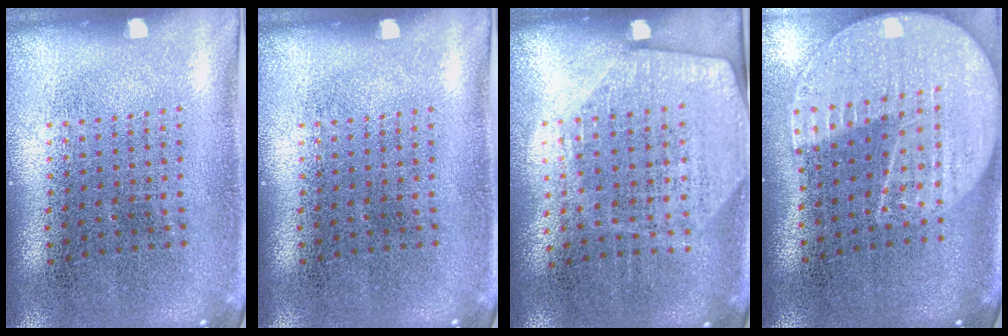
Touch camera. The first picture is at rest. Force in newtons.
{"total": 0.0}
{"total": 2.0, "press": 1.7, "slide": 0.9}
{"total": 2.3, "press": 2.0, "slide": 1.1}